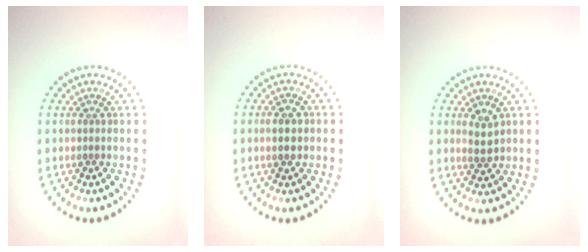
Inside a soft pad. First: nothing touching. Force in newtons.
{"total": 1.9, "press": 1.8, "slide": 0.2}
{"total": 2.0, "press": 1.9, "slide": 0.4}